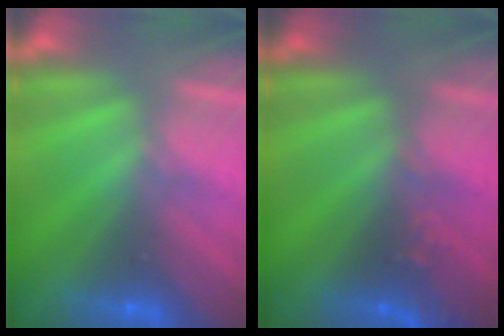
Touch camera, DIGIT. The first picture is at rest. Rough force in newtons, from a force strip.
{"total": 2.4}